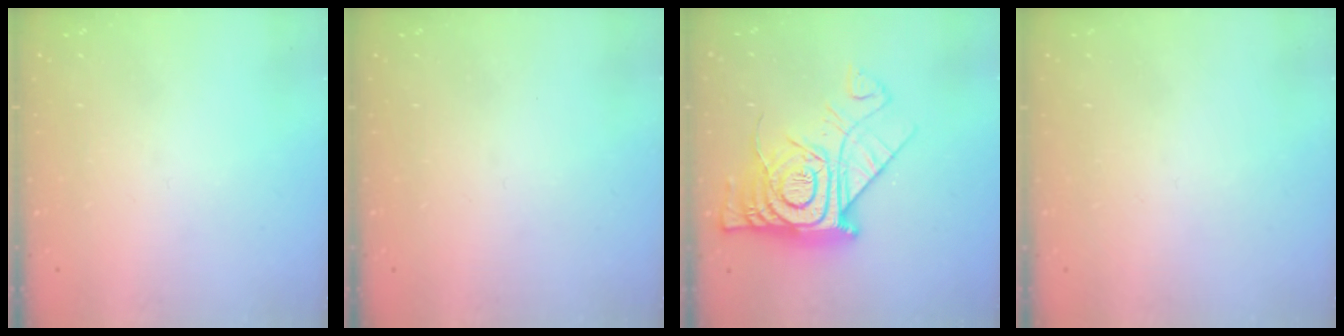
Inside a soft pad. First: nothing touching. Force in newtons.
{"total": 0.0}
{"total": 19.5, "press": 19.4, "slide": 1.8}
{"total": 1.9, "press": 1.9, "slide": 0.2}